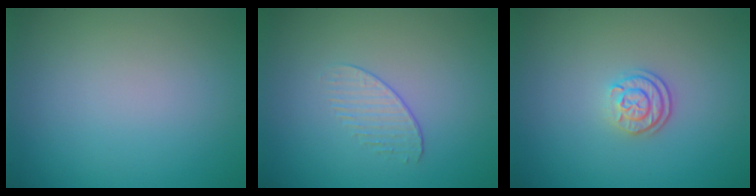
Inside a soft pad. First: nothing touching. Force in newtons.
{"total": 1.2, "press": 0.6, "slide": 1.0}
{"total": 2.3, "press": 1.9, "slide": 1.4}